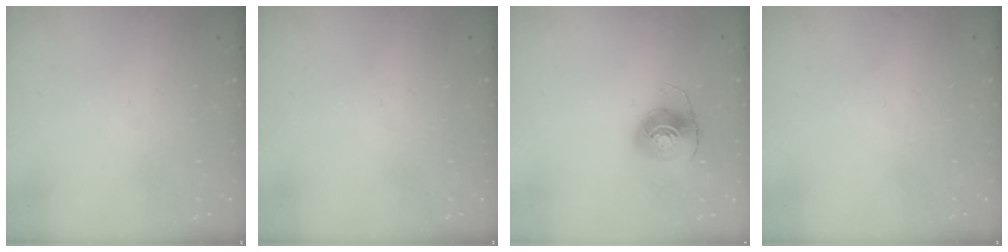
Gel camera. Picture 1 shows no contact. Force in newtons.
{"total": 0.0}
{"total": 7.9, "press": 7.9, "slide": 0.1}
{"total": 0.0}